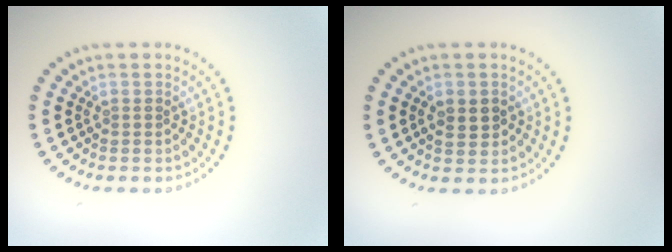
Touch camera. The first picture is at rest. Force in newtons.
{"total": 1.5, "press": 1.5, "slide": 0.1}